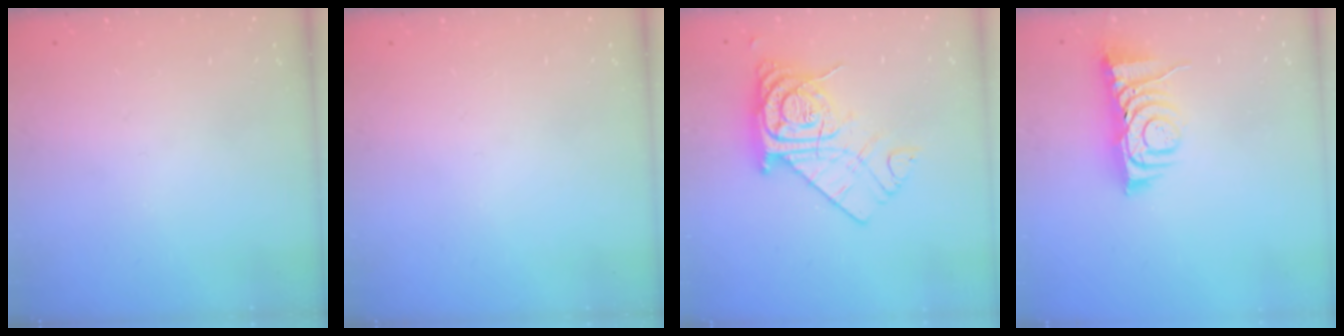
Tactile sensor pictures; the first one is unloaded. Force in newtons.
{"total": 0.0}
{"total": 15.3, "press": 15.2, "slide": 1.5}
{"total": 7.3, "press": 7.3, "slide": 0.6}